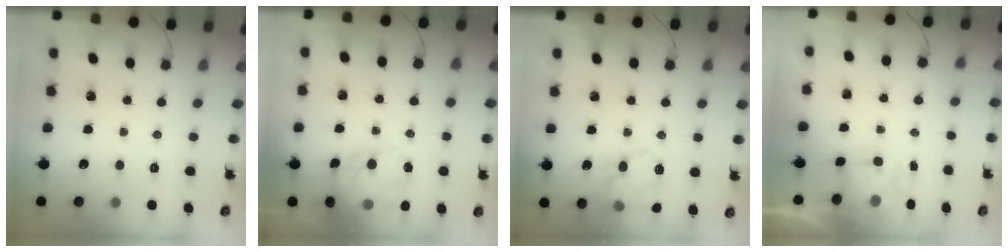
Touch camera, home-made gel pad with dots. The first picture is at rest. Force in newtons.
{"total": 16.1, "press": 15.7, "slide": 3.9}
{"total": 13.9, "press": 13.8, "slide": 1.4}
{"total": 5.0, "press": 5.0, "slide": 0.5}